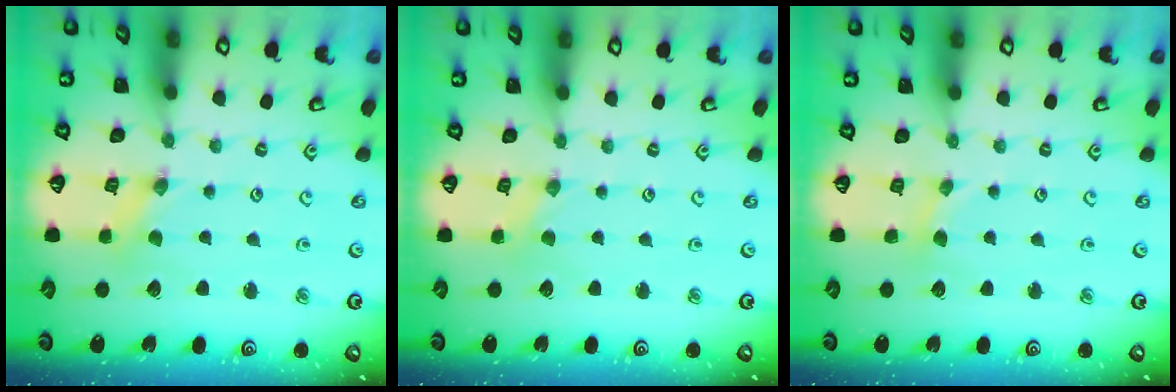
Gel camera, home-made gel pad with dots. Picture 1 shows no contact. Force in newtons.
{"total": 0.0}
{"total": 1.7, "press": 1.7, "slide": 0.3}